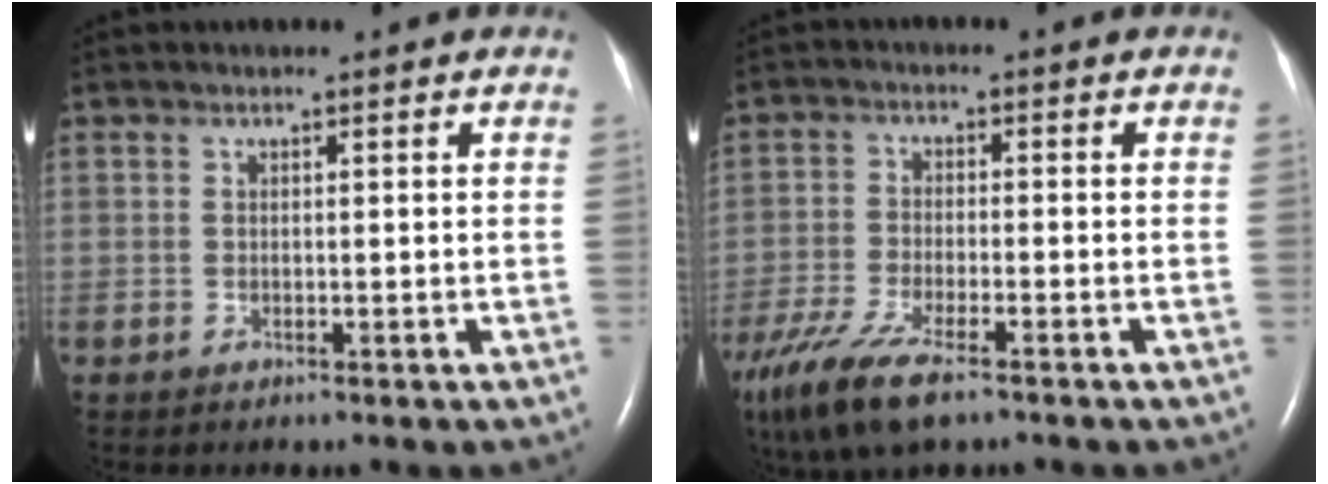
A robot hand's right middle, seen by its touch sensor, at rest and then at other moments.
{"total": 12.4, "force": [-8.5, 3.2, 8.4], "torque": [-0.182, -0.031, -0.151]}